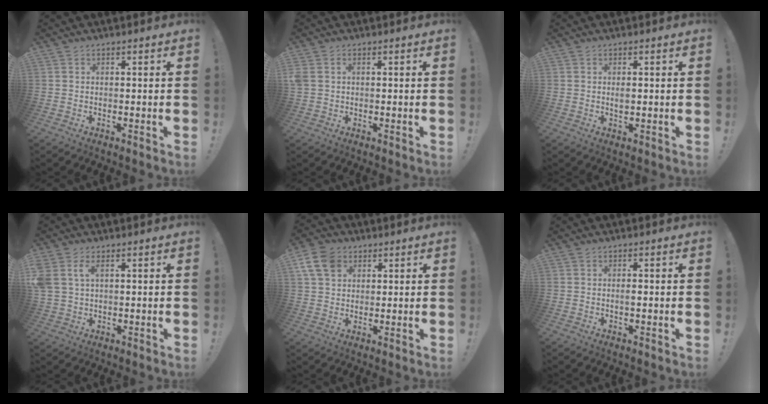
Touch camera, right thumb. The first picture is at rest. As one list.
[{"total": 2.2, "force": [0.5, 1.6, 1.4], "torque": [-0.036, 0.003, 0.008]}, {"total": 1.6, "force": [0.0, 0.8, 1.4], "torque": [-0.011, -0.004, -0.004]}, {"total": 5.3, "force": [2.0, 3.1, 3.8], "torque": [-0.083, -0.004, 0.036]}, {"total": 9.8, "force": [4.4, 7.1, 5.1], "torque": [-0.093, -0.011, 0.089]}, {"total": 1.1, "force": [-0.4, 0.2, 1.0], "torque": [-0.011, -0.002, -0.008]}]